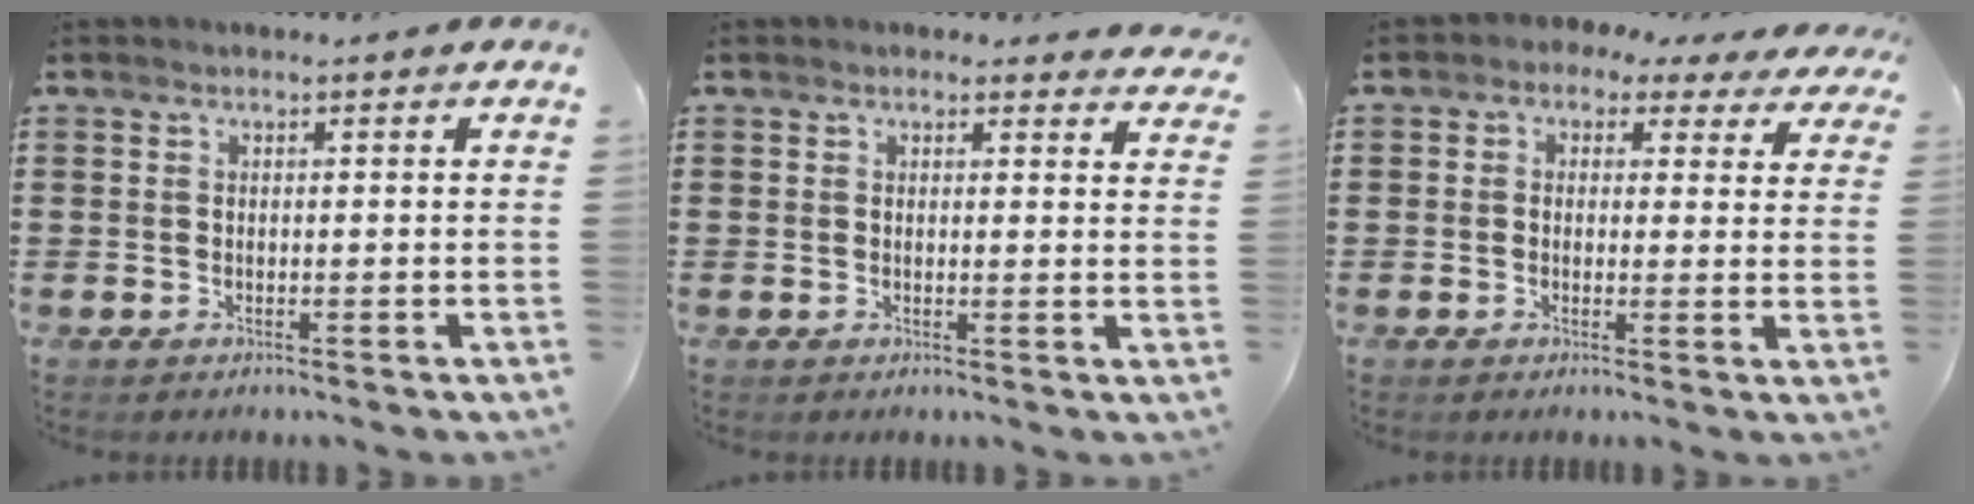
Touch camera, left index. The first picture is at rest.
{"total": 1.6, "force": [1.5, 0.5, 0.2], "torque": [0.000, 0.001, 0.028]}
{"total": 2.1, "force": [0.8, 1.8, 0.8], "torque": [-0.027, -0.002, 0.009]}